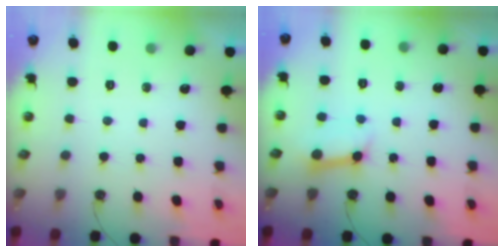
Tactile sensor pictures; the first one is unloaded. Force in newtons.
{"total": 7.5, "press": 7.5, "slide": 0.9}